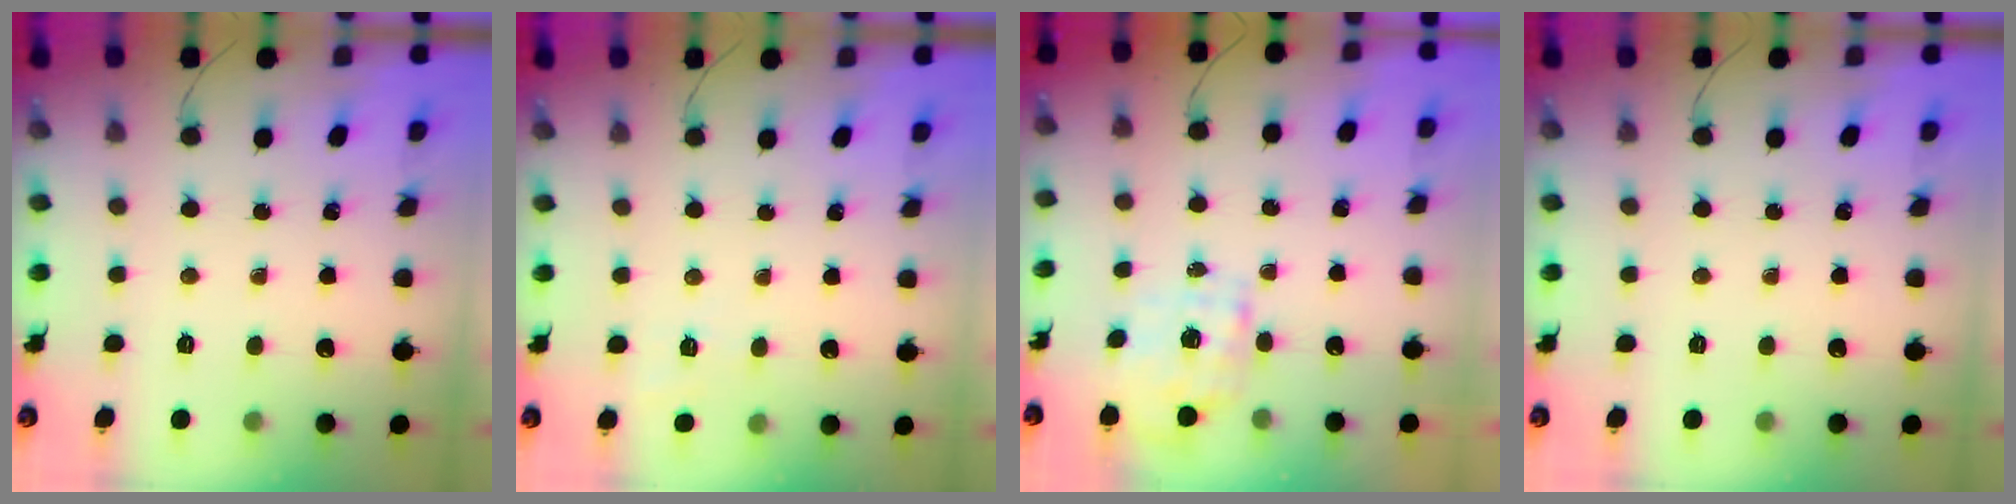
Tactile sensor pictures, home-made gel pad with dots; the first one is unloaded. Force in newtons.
{"total": 4.7, "press": 4.2, "slide": 1.9}
{"total": 1.9, "press": 1.9, "slide": 0.5}
{"total": 0.0}